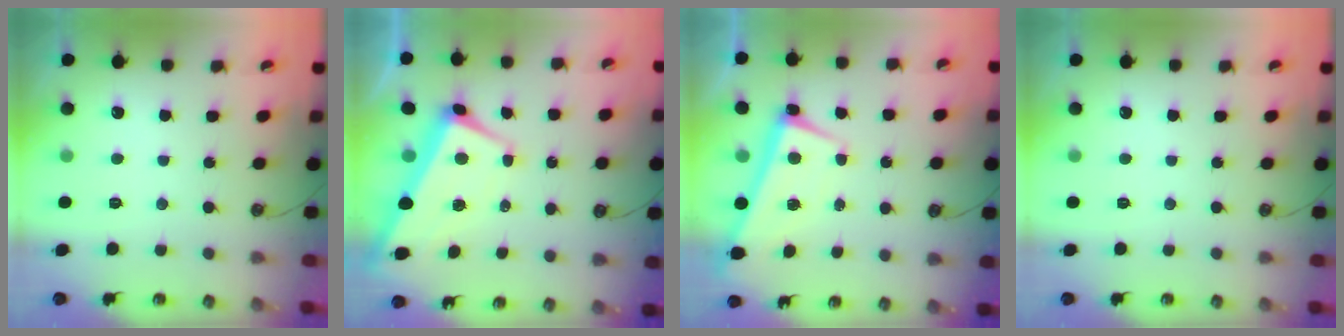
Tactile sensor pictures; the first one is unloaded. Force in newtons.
{"total": 1.1, "press": 0.3, "slide": 1.1}
{"total": 1.2, "press": 0.8, "slide": 0.9}
{"total": 0.0}